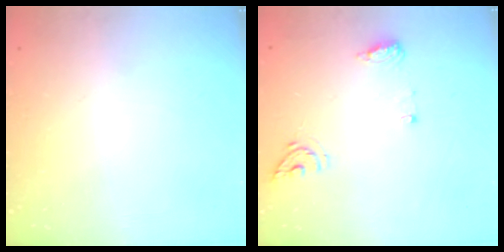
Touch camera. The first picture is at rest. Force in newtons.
{"total": 6.9, "press": 6.7, "slide": 1.7}